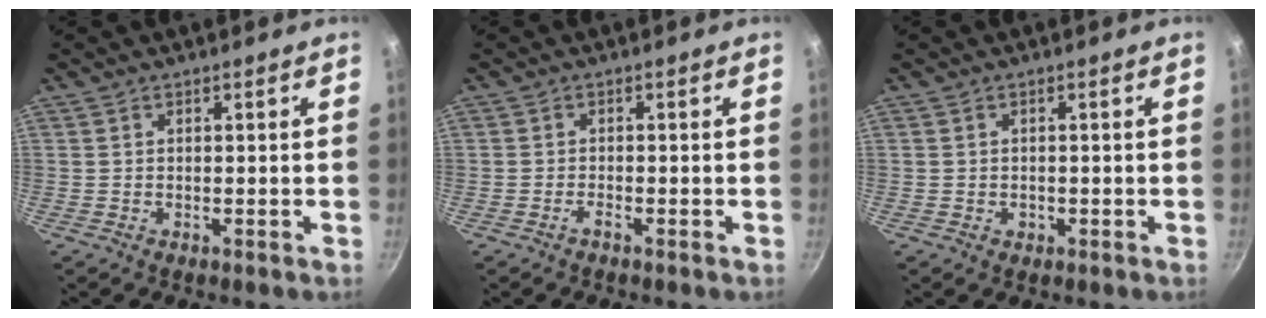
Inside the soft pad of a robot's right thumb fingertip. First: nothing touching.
{"total": 0.9, "force": [-0.8, 0.1, 0.4], "torque": [-0.009, 0.007, -0.020]}
{"total": 1.0, "force": [-0.3, 0.9, 0.4], "torque": [0.000, 0.000, -0.004]}